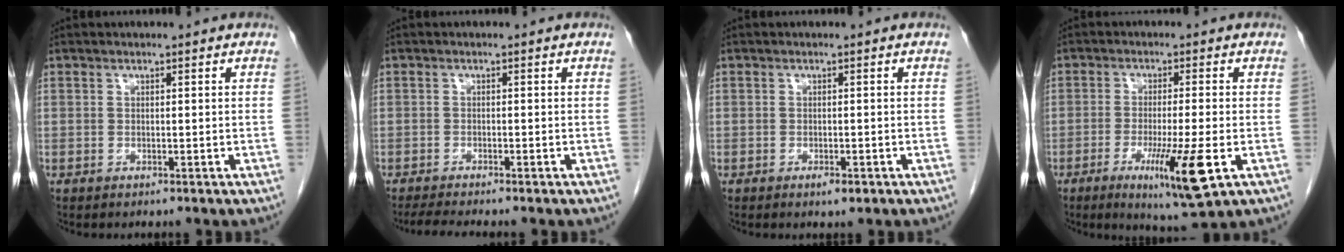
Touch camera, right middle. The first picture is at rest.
{"total": 3.9, "force": [-3.4, -0.2, 1.9], "torque": [-0.033, -0.011, -0.056]}
{"total": 1.4, "force": [-0.8, 0.5, 1.0], "torque": [-0.016, -0.001, -0.009]}
{"total": 9.6, "force": [-3.6, 0.0, 8.9], "torque": [-0.151, -0.028, -0.056]}